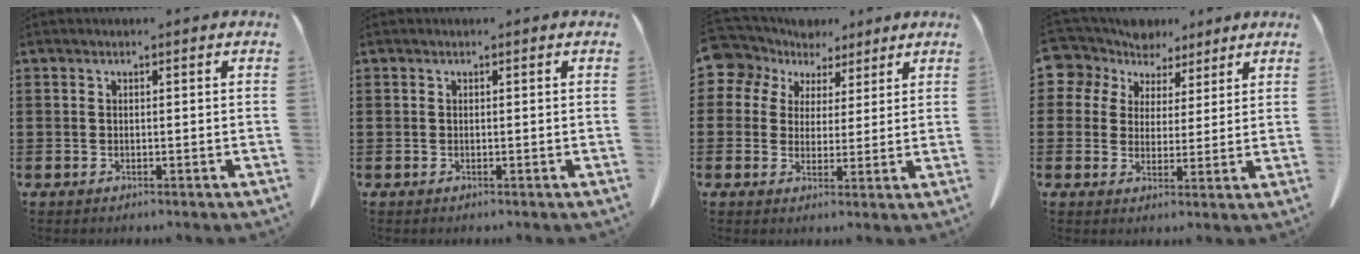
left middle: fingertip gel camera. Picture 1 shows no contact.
{"total": 0.0}
{"total": 6.7, "force": [4.4, 4.9, 1.2], "torque": [-0.062, -0.014, 0.083]}
{"total": 6.6, "force": [5.0, 4.3, 0.4], "torque": [-0.049, -0.018, 0.092]}